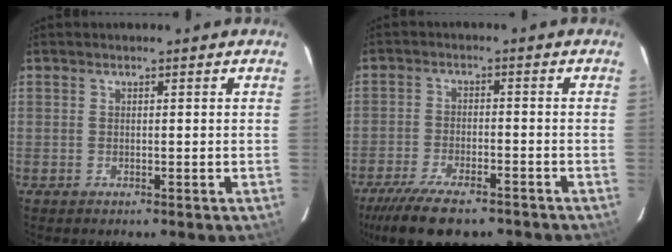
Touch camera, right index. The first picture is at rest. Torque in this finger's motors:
{"motor_torque": [1.20, -0.94, 0.51, 0.10]}